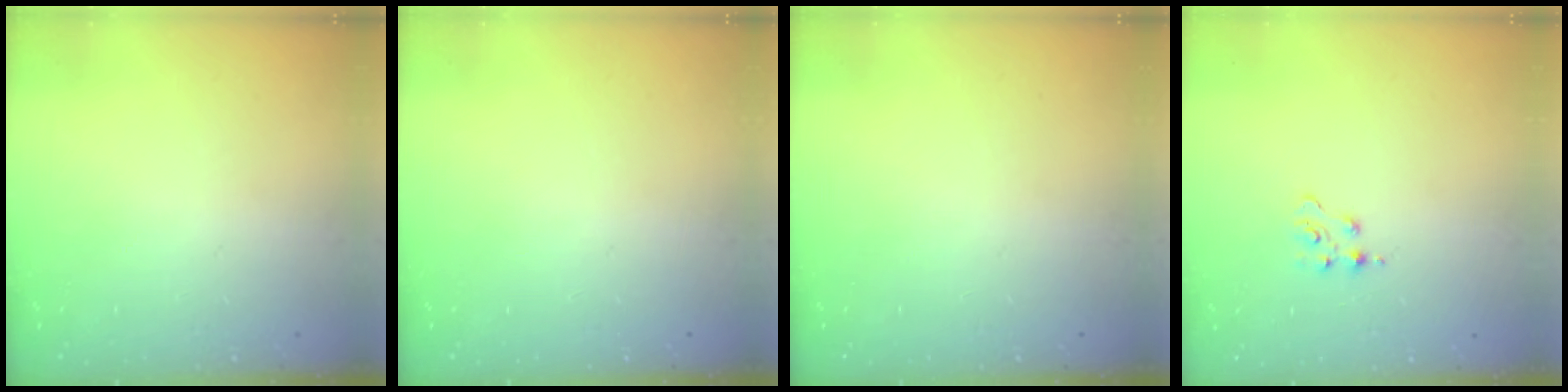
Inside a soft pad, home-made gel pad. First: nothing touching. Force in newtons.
{"total": 0.0}
{"total": 0.0}
{"total": 2.4, "press": 2.4, "slide": 0.3}